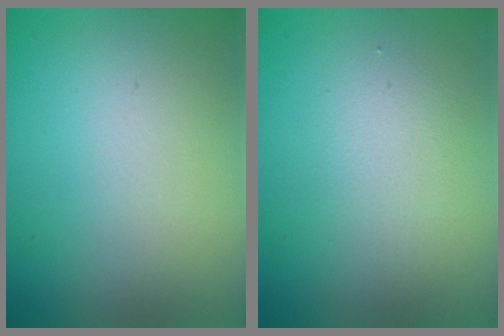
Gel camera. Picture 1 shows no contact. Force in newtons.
{"total": 1.8, "press": 1.8, "slide": 0.0}